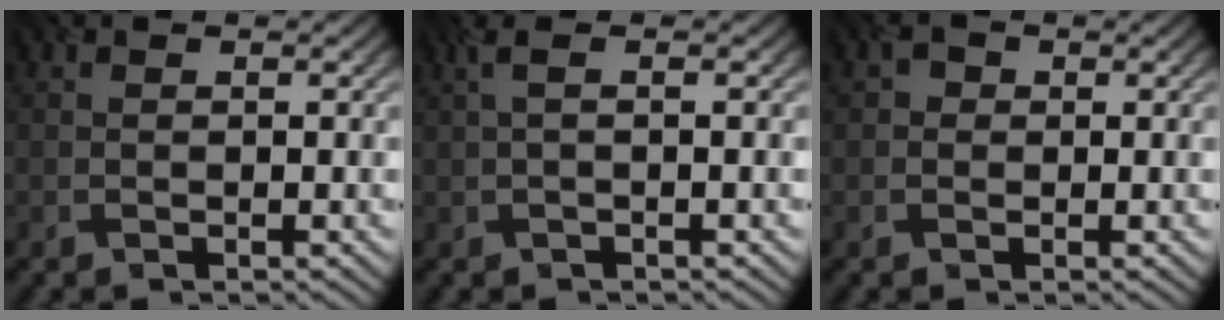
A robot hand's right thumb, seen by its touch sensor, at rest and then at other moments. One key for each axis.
{"total": 1.8, "fx": 0.4, "fy": 0.2, "fz": 1.8, "tx": -0.034, "ty": 0.011, "tz": 0.003}
{"total": 1.0, "fx": -0.1, "fy": 1.0, "fz": 0.0, "tx": 0.003, "ty": 0.001, "tz": -0.008}